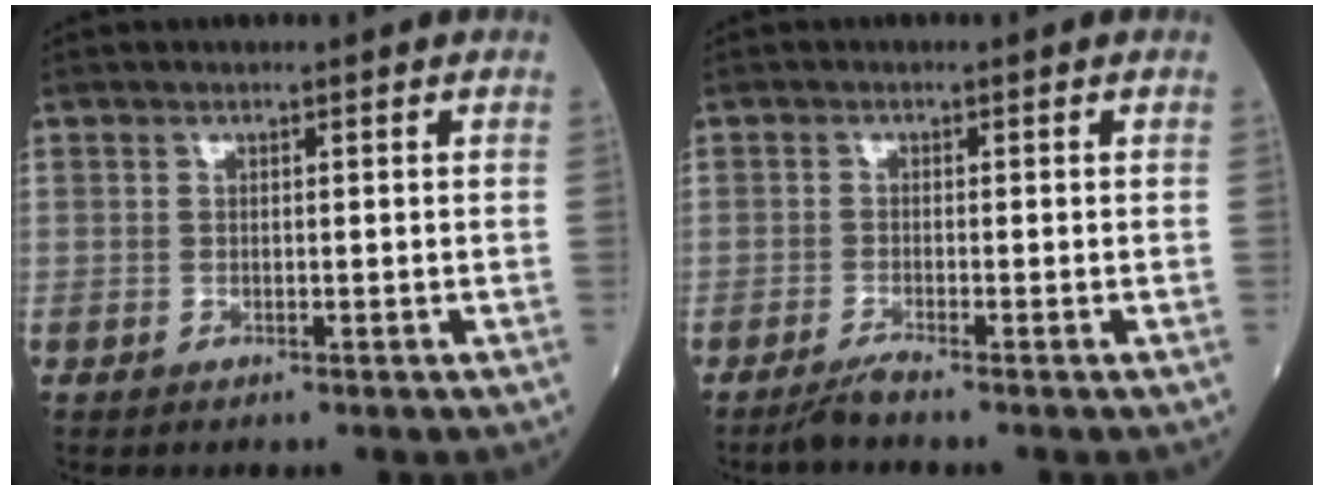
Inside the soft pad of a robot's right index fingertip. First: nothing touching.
{"total": 1.6, "force": [-1.5, -0.4, 0.6], "torque": [-0.020, -0.004, -0.032]}